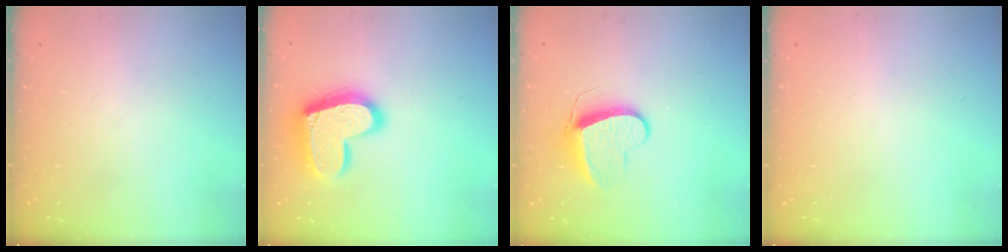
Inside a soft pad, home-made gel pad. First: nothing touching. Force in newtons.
{"total": 17.6, "press": 17.6, "slide": 1.2}
{"total": 10.3, "press": 10.2, "slide": 0.9}
{"total": 0.0}